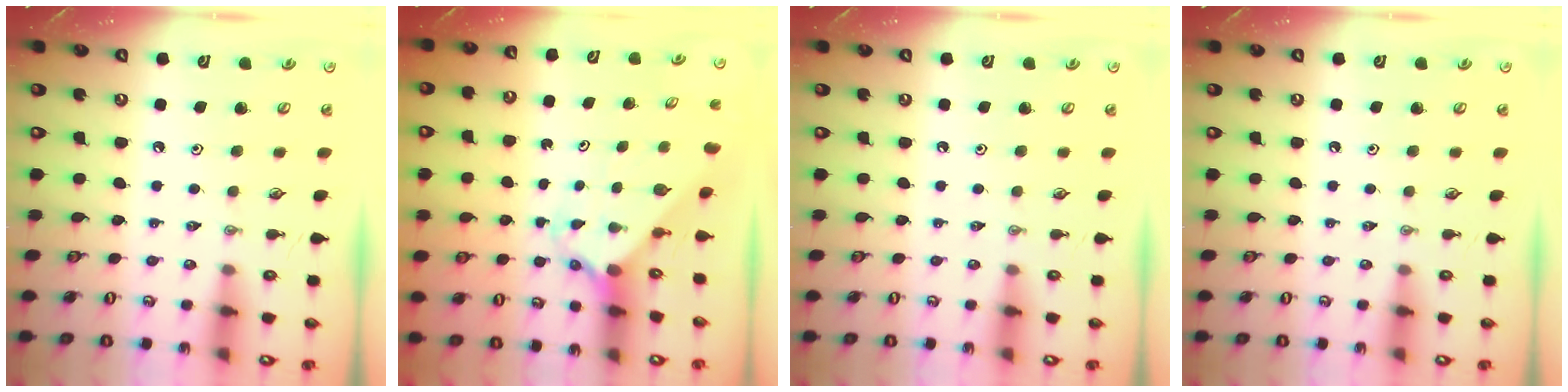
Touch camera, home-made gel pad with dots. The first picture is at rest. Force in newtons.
{"total": 2.4, "press": 2.3, "slide": 0.2}
{"total": 0.0}
{"total": 0.0}